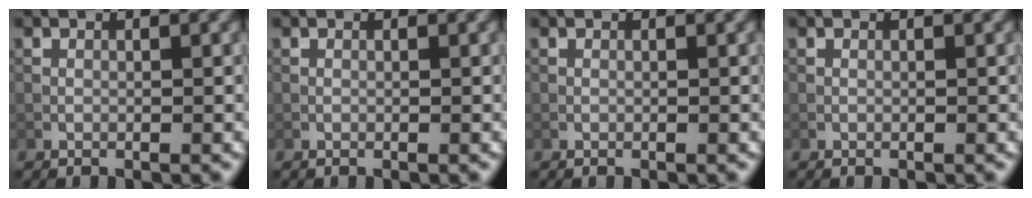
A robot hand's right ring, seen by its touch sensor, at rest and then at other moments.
{"total": 0.0}
{"total": 0.0}
{"total": 0.0}